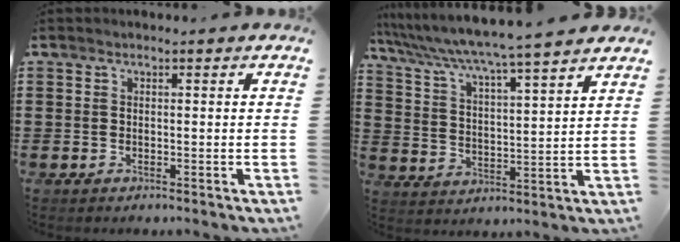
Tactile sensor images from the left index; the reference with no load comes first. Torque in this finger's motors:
{"motor_torque": [2.14, 0.00, 1.05, 0.21]}